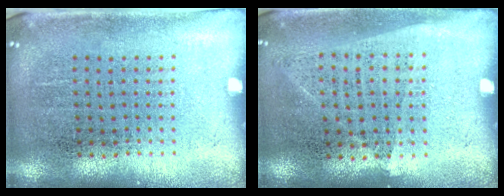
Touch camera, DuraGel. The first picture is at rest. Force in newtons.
{"total": 1.0, "press": 0.8, "slide": 0.5}